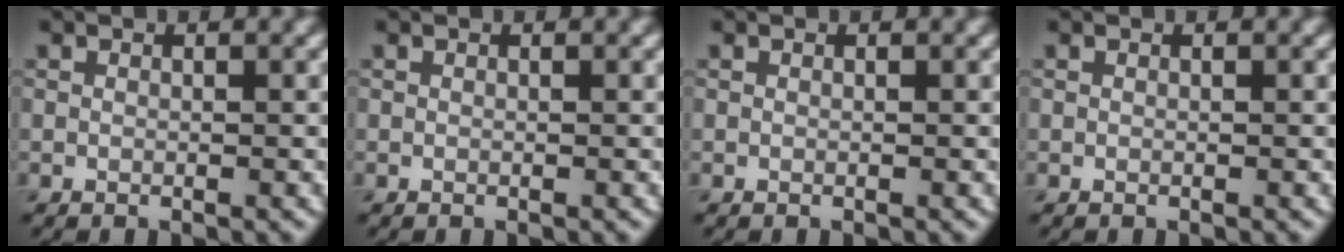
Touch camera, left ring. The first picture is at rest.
{"total": 0.0}
{"total": 0.0}
{"total": 0.0}